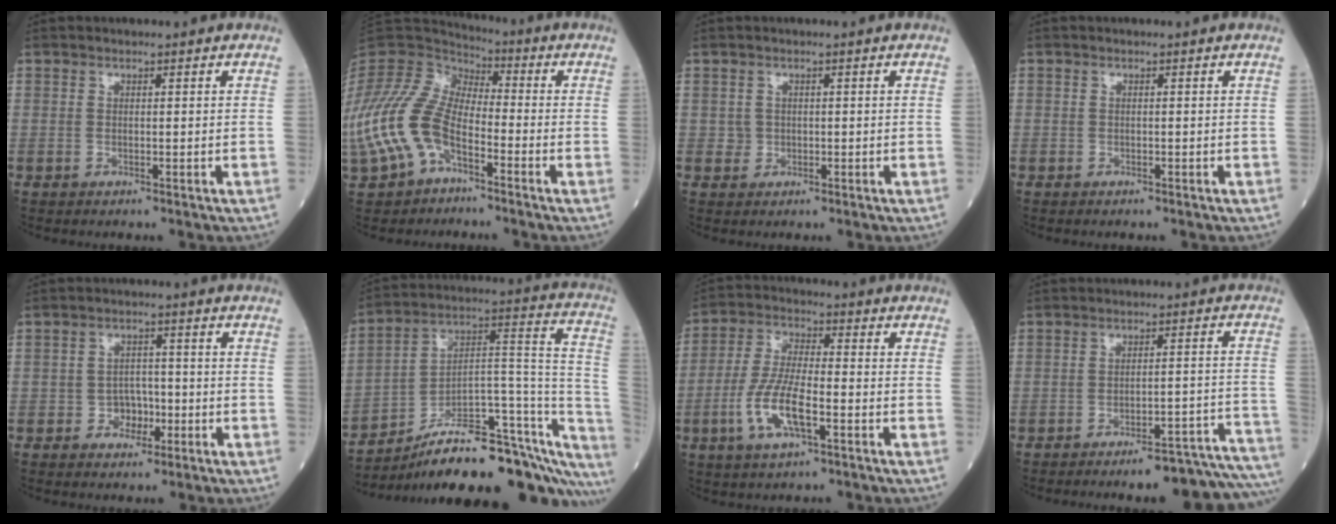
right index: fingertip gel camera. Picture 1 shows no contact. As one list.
[{"total": 13.9, "force": [-5.2, 8.1, 10.0], "torque": [-0.234, 0.012, -0.106]}, {"total": 1.2, "force": [-0.1, 1.2, 0.1], "torque": [0.003, 0.004, -0.001]}, {"total": 0.8, "force": [-0.5, 0.6, -0.1], "torque": [-0.005, 0.006, -0.012]}, {"total": 3.5, "force": [-1.4, 2.8, 1.7], "torque": [-0.019, 0.008, -0.023]}, {"total": 26.6, "force": [-20.7, 5.8, 15.8], "torque": [-0.137, 0.036, -0.302]}, {"total": 9.1, "force": [-3.4, 2.4, 8.1], "torque": [-0.172, -0.002, -0.066]}, {"total": 15.1, "force": [-13.9, 0.0, 6.0], "torque": [-0.018, 0.025, -0.174]}]